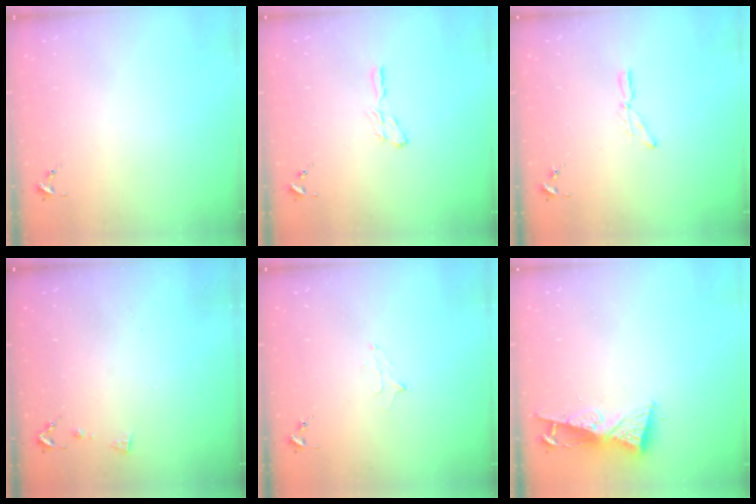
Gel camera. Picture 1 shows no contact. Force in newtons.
{"total": 4.3, "press": 4.3, "slide": 0.5}
{"total": 6.4, "press": 6.4, "slide": 0.3}
{"total": 5.4, "press": 5.4, "slide": 0.8}
{"total": 5.8, "press": 5.7, "slide": 0.6}
{"total": 8.2, "press": 8.2, "slide": 0.7}